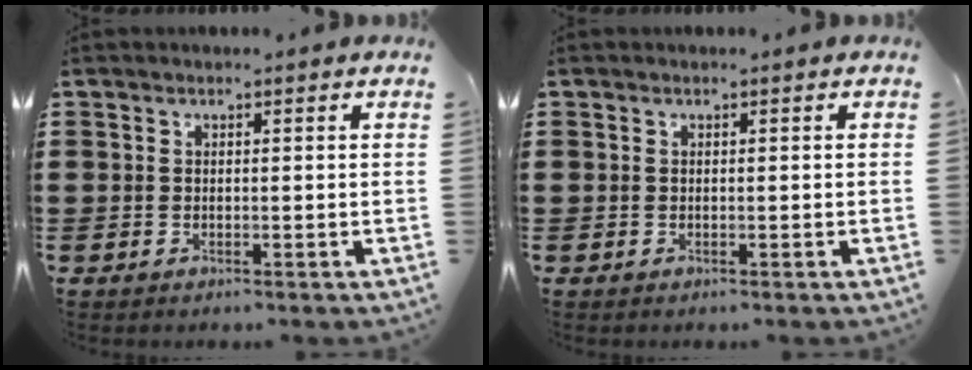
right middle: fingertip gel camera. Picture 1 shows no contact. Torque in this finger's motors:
{"motor_torque": [0.00, 0.00, 0.00, 0.00]}